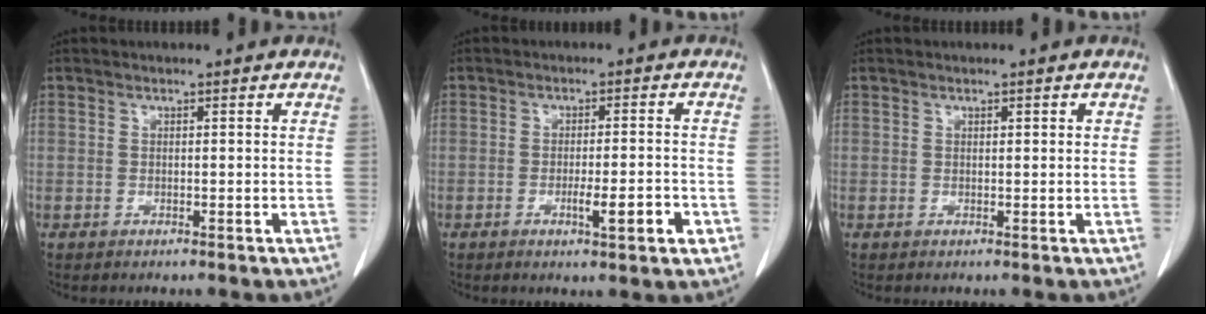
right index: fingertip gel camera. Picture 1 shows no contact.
{"total": 5.2, "force": [-2.0, 0.6, 4.8], "torque": [-0.069, -0.003, -0.027]}
{"total": 0.7, "force": [0.3, 0.3, 0.5], "torque": [-0.008, -0.001, 0.002]}